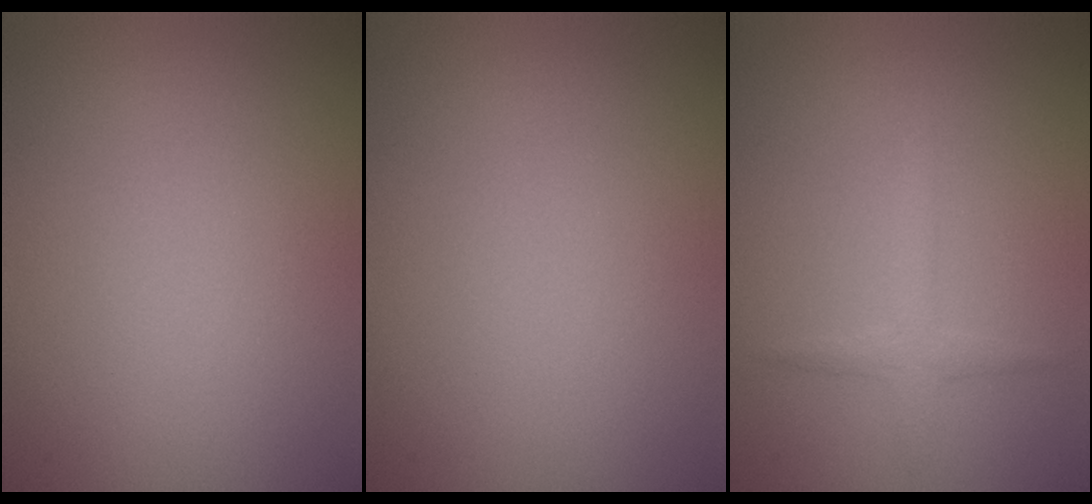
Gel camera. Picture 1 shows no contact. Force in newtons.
{"total": 0.0}
{"total": 1.7, "press": 1.7, "slide": 0.0}